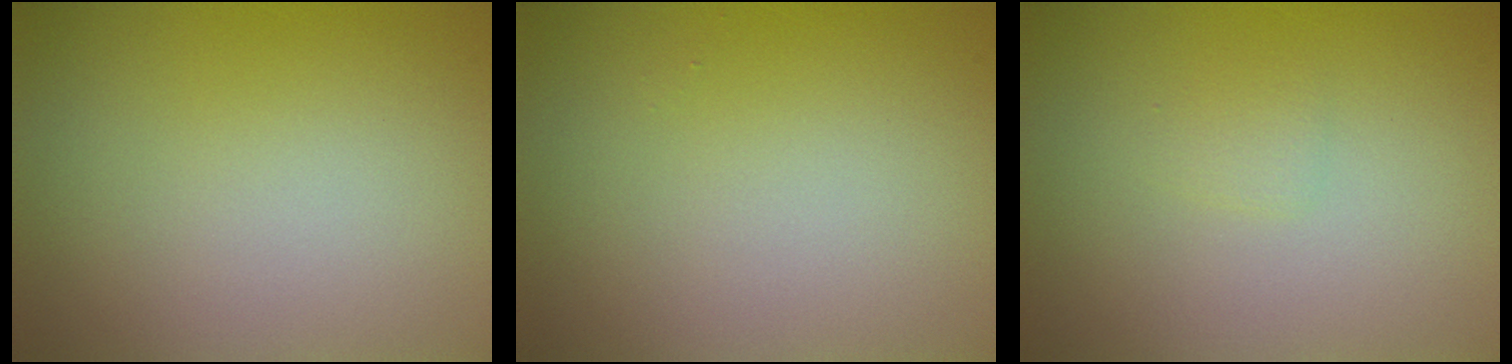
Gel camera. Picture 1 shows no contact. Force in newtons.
{"total": 0.0}
{"total": 0.8, "press": 0.8, "slide": 0.0}